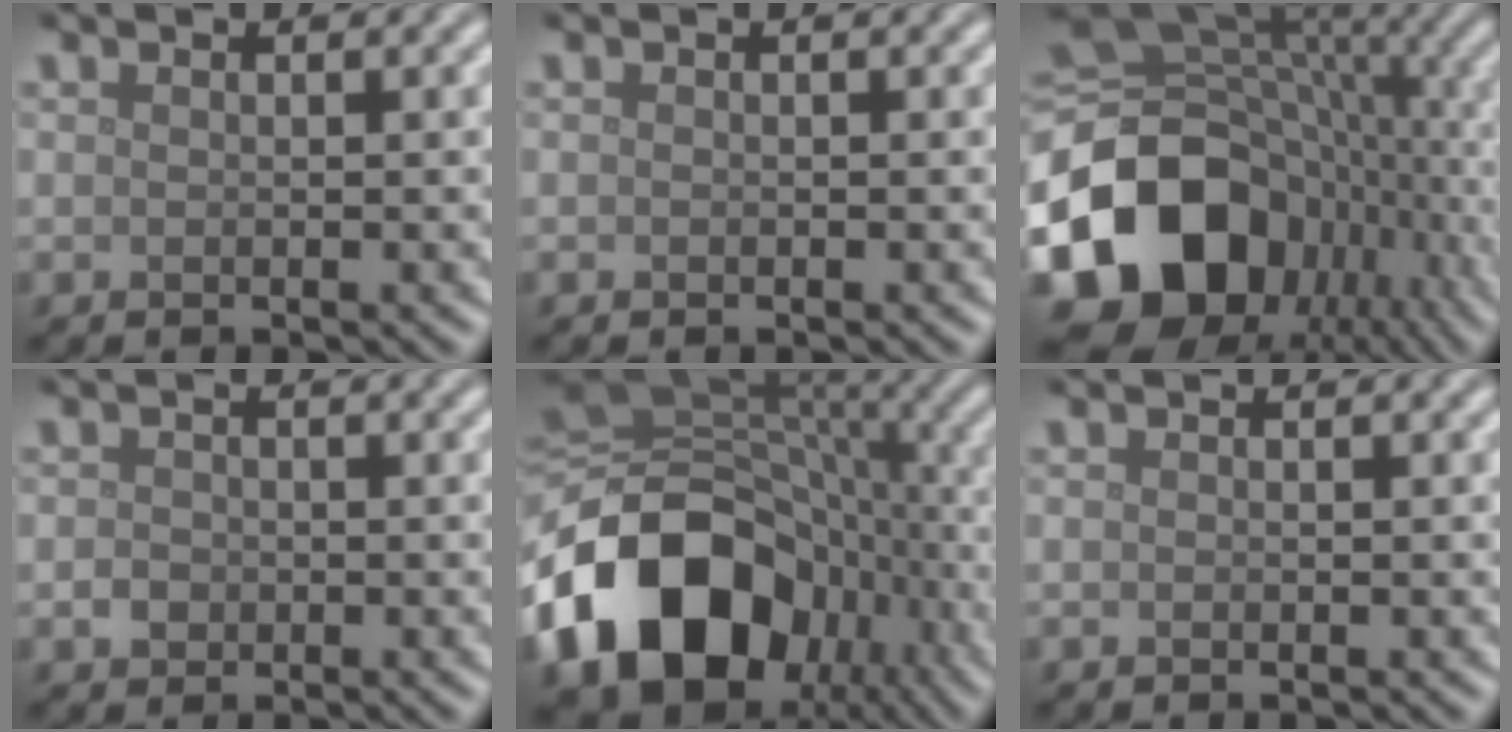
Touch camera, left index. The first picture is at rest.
{"total": 0.0}
{"total": 18.2, "force": [-6.5, 14.0, 9.8], "torque": [-0.220, -0.012, -0.115]}
{"total": 1.1, "force": [-0.4, 1.0, 0.4], "torque": [-0.002, -0.001, -0.010]}
{"total": 18.5, "force": [-7.3, 13.5, 10.3], "torque": [-0.220, -0.021, -0.126]}
{"total": 0.0}